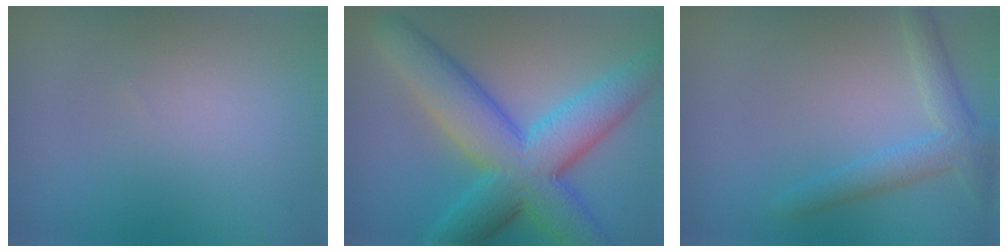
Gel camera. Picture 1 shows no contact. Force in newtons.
{"total": 10.2, "press": 10.2, "slide": 0.2}
{"total": 2.9, "press": 2.9, "slide": 0.2}